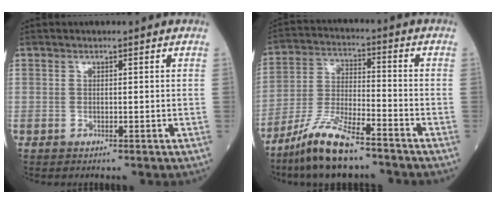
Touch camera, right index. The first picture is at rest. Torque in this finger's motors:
{"motor_torque": [0.73, -0.70, 0.20, 0.06]}